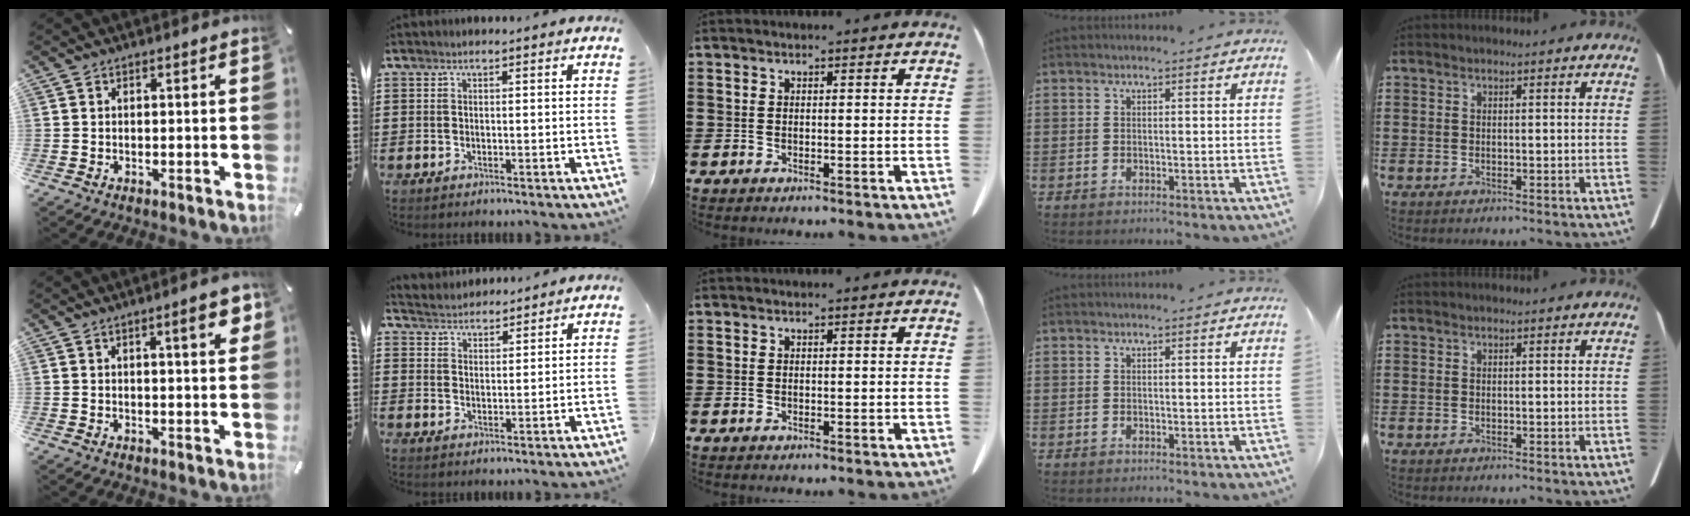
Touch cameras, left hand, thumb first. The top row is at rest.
{"thumb": {"total": 6.8, "force": [3.0, 1.5, 5.9], "torque": [-0.085, -0.005, 0.043]}, "index": {"total": 3.2, "force": [3.1, 0.5, -0.6], "torque": [-0.003, -0.011, 0.058]}}